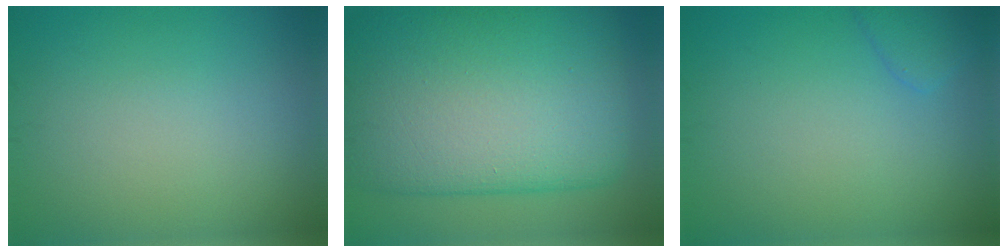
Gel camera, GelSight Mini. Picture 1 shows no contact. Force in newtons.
{"total": 16.9, "press": 16.9, "slide": 0.9}
{"total": 1.9, "press": 1.9, "slide": 0.1}